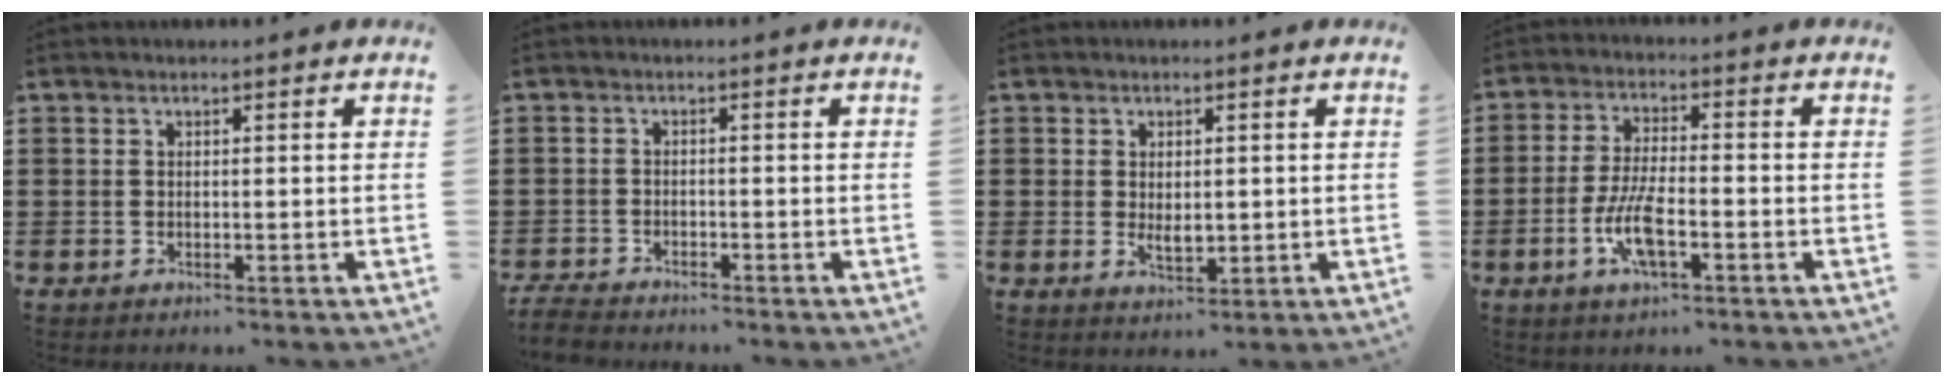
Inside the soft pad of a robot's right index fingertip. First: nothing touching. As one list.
[{"total": 2.6, "force": [-2.6, 0.3, 0.4], "torque": [-0.016, -0.001, -0.058]}, {"total": 2.7, "force": [0.1, 1.4, 2.3], "torque": [-0.035, 0.000, 0.000]}, {"total": 7.2, "force": [-2.7, 2.2, 6.4], "torque": [-0.143, -0.013, -0.055]}]